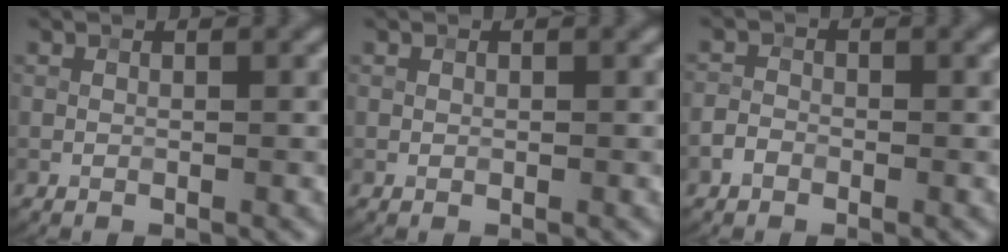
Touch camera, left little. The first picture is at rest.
{"total": 0.0}
{"total": 1.6, "force": [-0.9, 1.1, 0.6], "torque": [-0.007, 0.005, -0.023]}